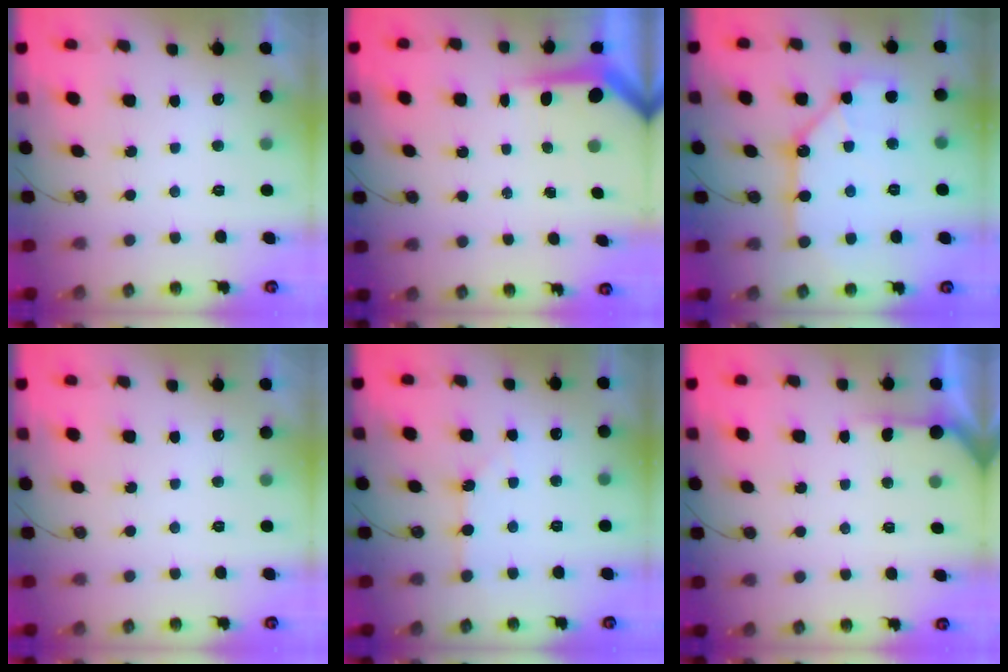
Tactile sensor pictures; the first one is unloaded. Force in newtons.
{"total": 4.6, "press": 4.6, "slide": 0.4}
{"total": 11.6, "press": 11.5, "slide": 1.5}
{"total": 0.0}
{"total": 1.8, "press": 1.7, "slide": 0.3}
{"total": 3.9, "press": 3.9, "slide": 0.4}